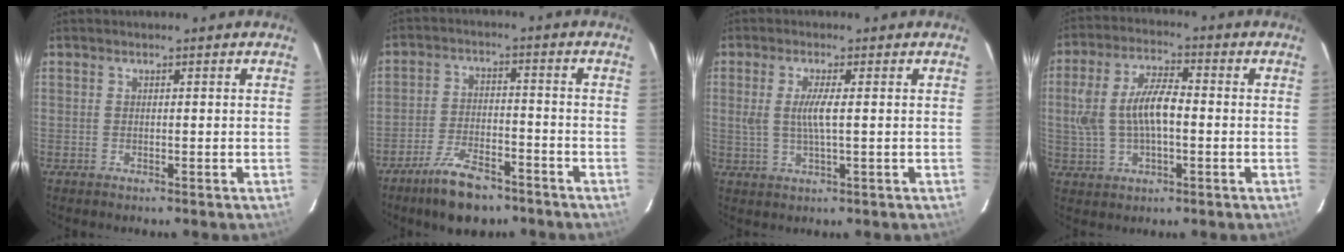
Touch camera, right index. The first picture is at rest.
{"total": 9.9, "force": [-7.5, 4.0, 5.2], "torque": [-0.117, 0.001, -0.125]}
{"total": 4.4, "force": [0.4, 0.4, 4.4], "torque": [-0.088, -0.004, 0.009]}
{"total": 10.5, "force": [-0.4, 5.1, 9.2], "torque": [-0.190, 0.014, -0.002]}